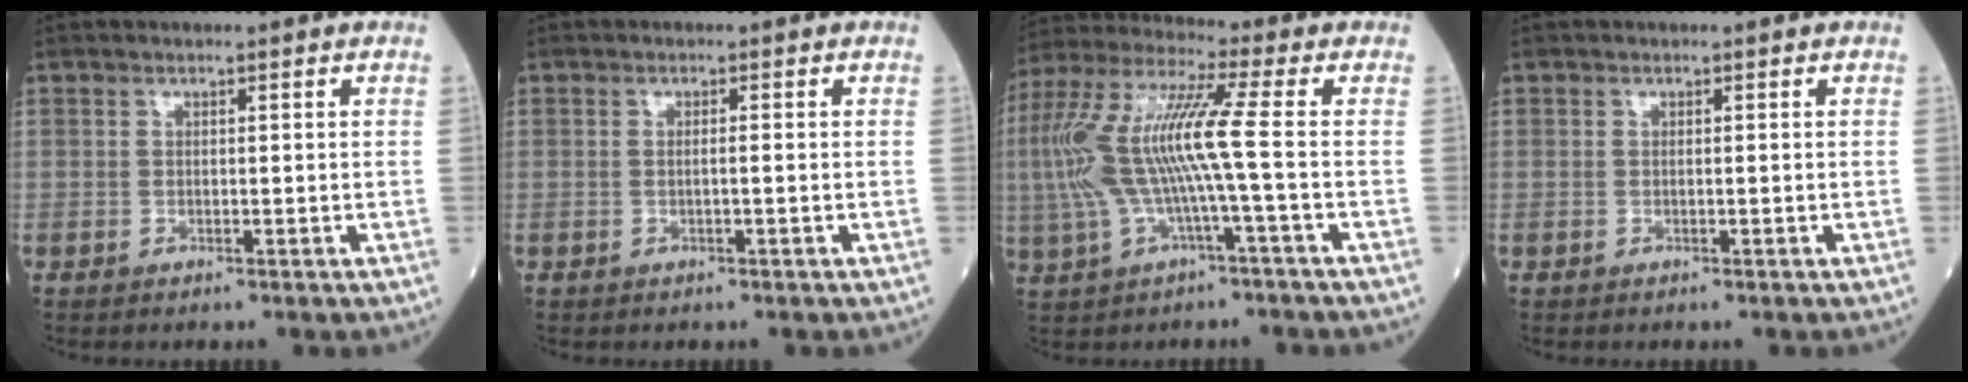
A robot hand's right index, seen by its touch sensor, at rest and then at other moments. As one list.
[{"total": 0.8, "force": [0.0, -0.1, 0.8], "torque": [-0.016, 0.001, 0.002]}, {"total": 12.7, "force": [-0.8, 0.3, 12.7], "torque": [-0.277, 0.024, -0.019]}, {"total": 0.0}]